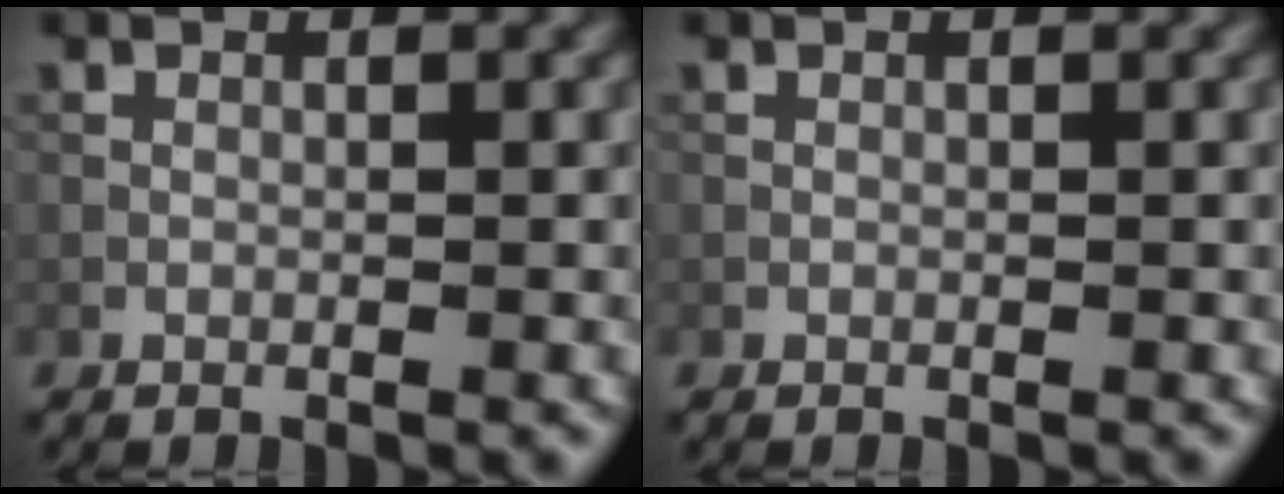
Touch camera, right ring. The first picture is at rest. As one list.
[{"total": 0.0}]